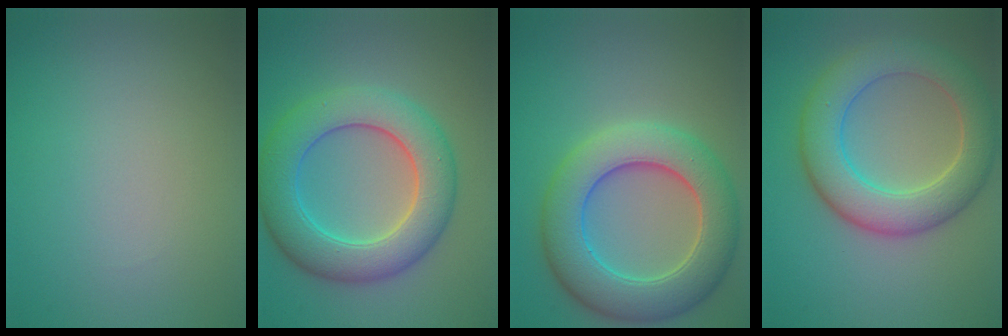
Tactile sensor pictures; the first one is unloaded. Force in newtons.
{"total": 8.2, "press": 8.2, "slide": 0.4}
{"total": 8.4, "press": 8.4, "slide": 0.4}
{"total": 7.1, "press": 7.1, "slide": 0.5}